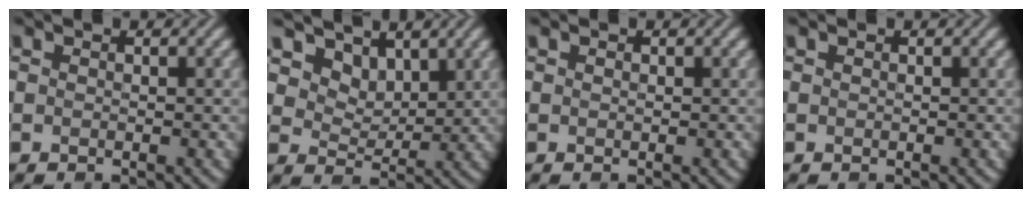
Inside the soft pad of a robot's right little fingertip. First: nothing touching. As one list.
[{"total": 6.2, "force": [4.3, 3.6, 2.6], "torque": [-0.076, -0.023, 0.080]}, {"total": 0.0}, {"total": 0.0}]